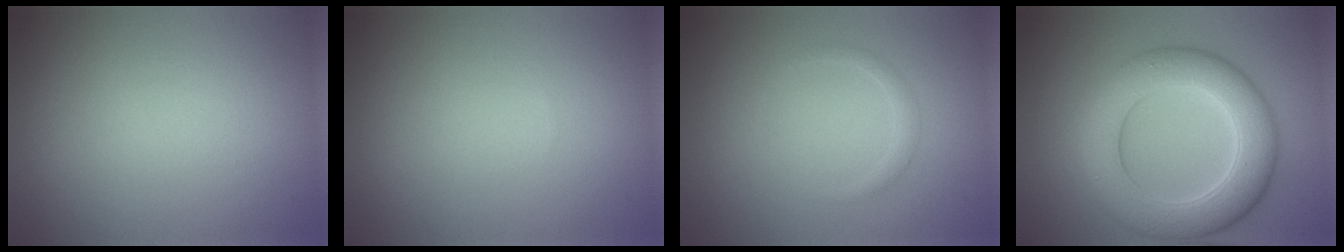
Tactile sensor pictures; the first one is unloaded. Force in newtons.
{"total": 0.0}
{"total": 0.9, "press": 0.9, "slide": 0.0}
{"total": 8.2, "press": 8.2, "slide": 0.4}